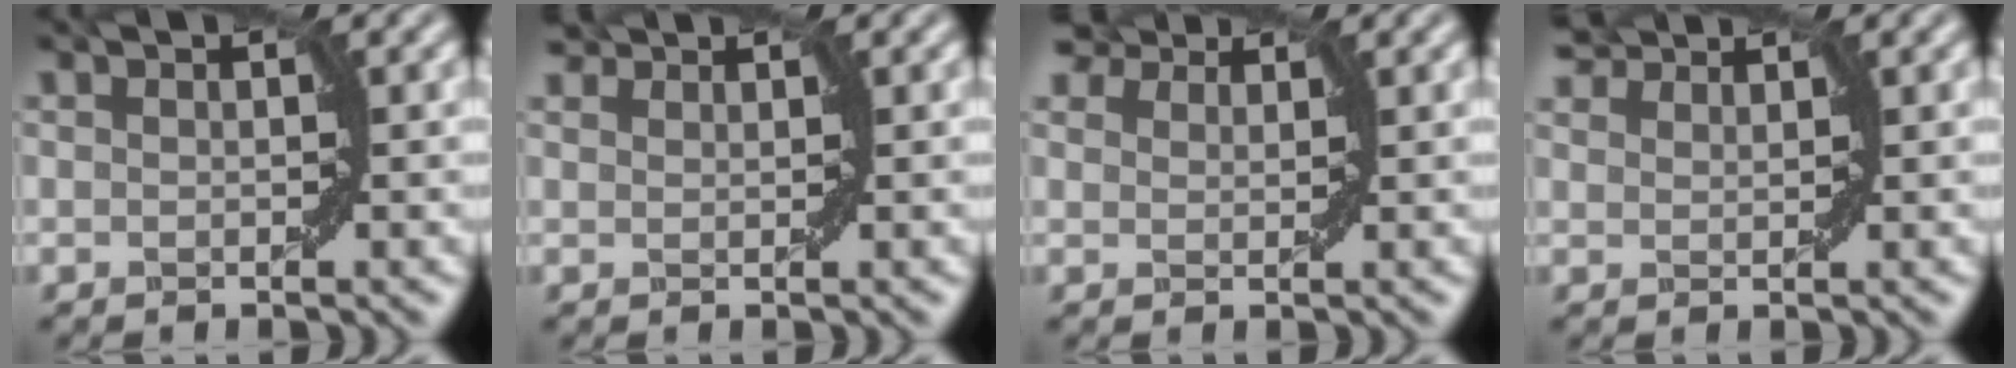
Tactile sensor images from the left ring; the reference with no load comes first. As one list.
[{"total": 1.5, "force": [1.5, 0.5, 0.2], "torque": [-0.008, 0.002, 0.023]}, {"total": 5.4, "force": [4.3, 2.4, 2.1], "torque": [-0.057, 0.010, 0.070]}, {"total": 3.2, "force": [2.9, 0.9, 0.8], "torque": [-0.022, 0.011, 0.048]}]